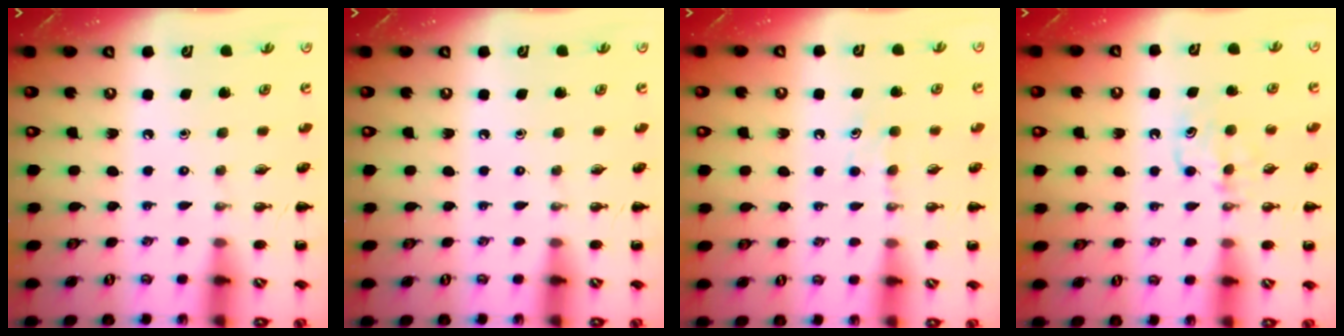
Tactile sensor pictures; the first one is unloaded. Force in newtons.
{"total": 0.0}
{"total": 4.2, "press": 4.0, "slide": 1.4}
{"total": 6.3, "press": 6.1, "slide": 1.6}